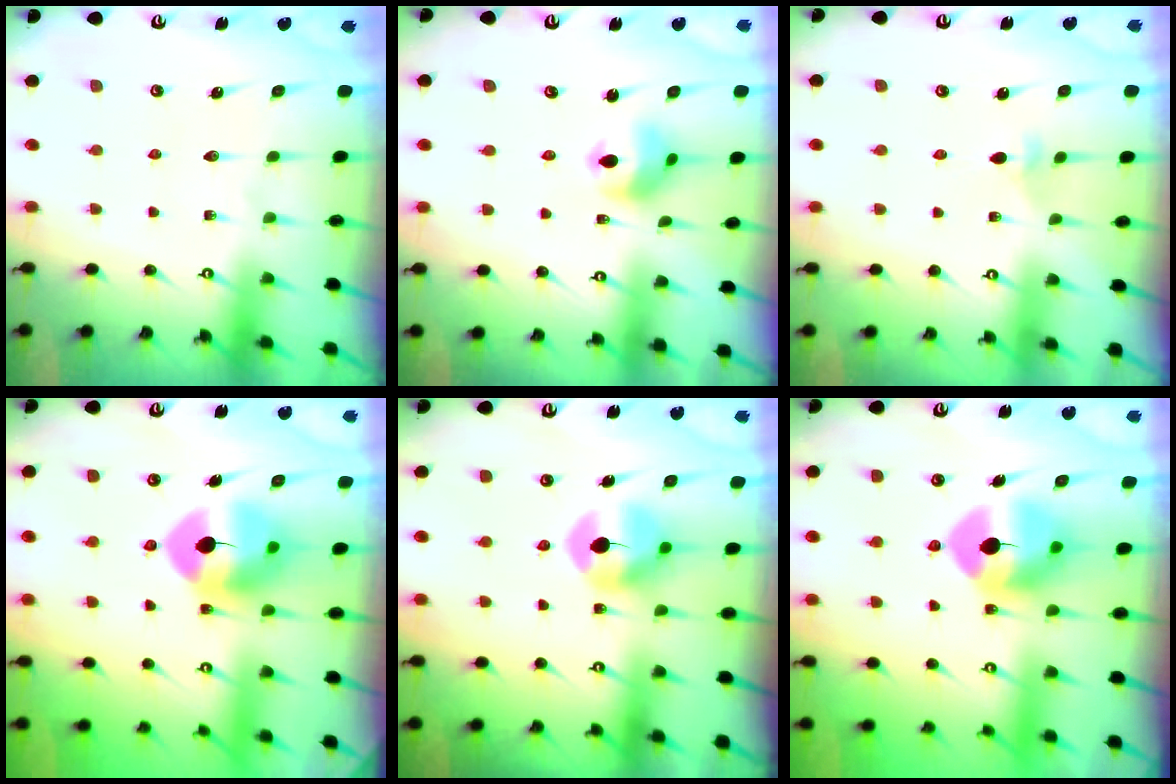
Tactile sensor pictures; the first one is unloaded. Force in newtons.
{"total": 8.8, "press": 8.7, "slide": 0.6}
{"total": 3.4, "press": 3.3, "slide": 0.8}
{"total": 9.5, "press": 9.3, "slide": 1.8}
{"total": 7.4, "press": 7.4, "slide": 0.3}
{"total": 10.0, "press": 9.9, "slide": 1.5}